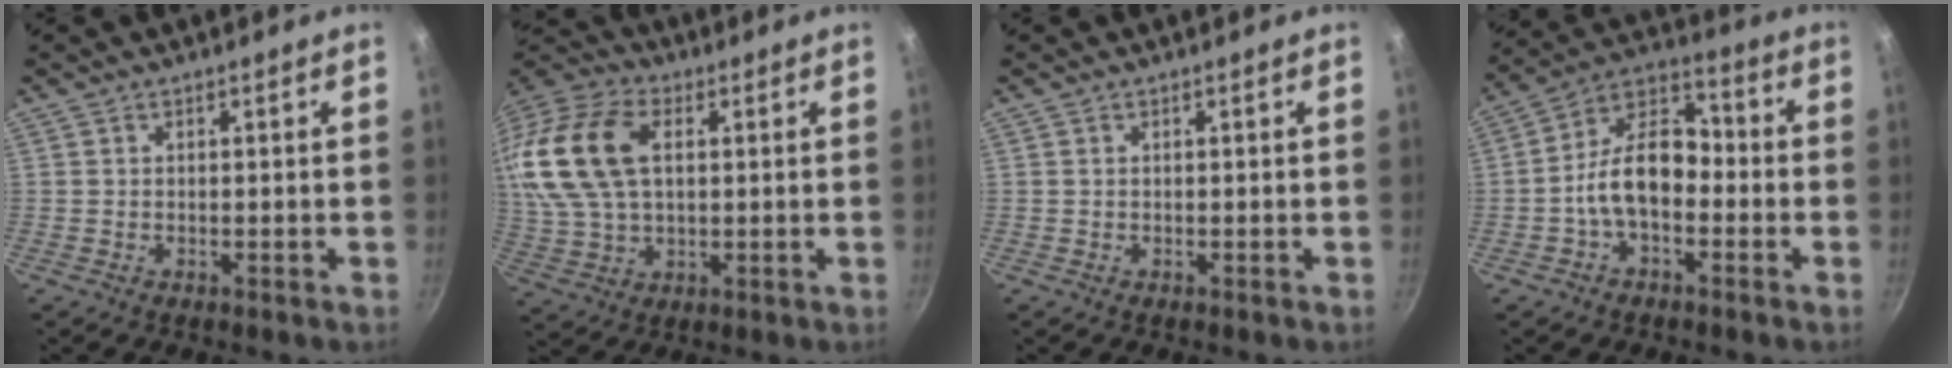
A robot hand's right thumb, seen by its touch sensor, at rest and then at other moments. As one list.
[{"total": 19.6, "force": [3.8, 12.5, 14.6], "torque": [-0.290, 0.015, 0.067]}, {"total": 0.0}, {"total": 12.5, "force": [-2.6, 7.7, 9.5], "torque": [-0.135, 0.053, -0.064]}]